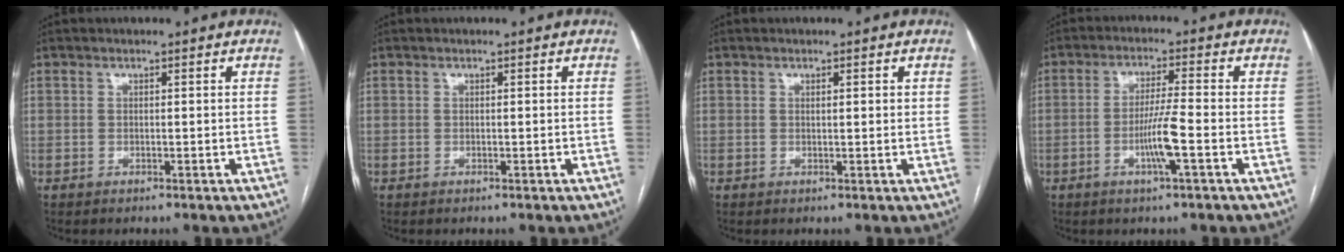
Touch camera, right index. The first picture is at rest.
{"total": 0.0}
{"total": 1.0, "force": [0.5, 0.2, 0.9], "torque": [-0.015, 0.001, 0.006]}
{"total": 6.0, "force": [-2.0, -0.4, 5.6], "torque": [-0.109, -0.006, -0.039]}